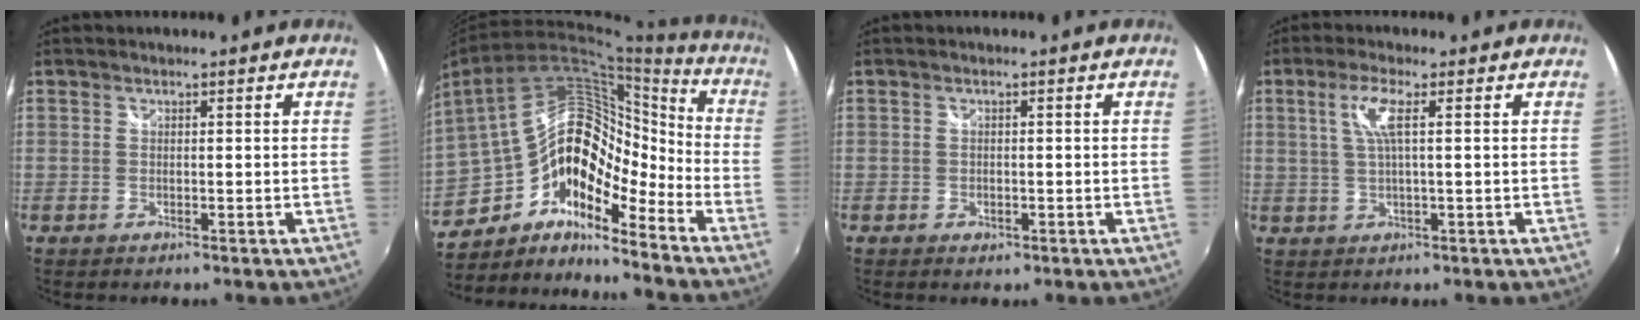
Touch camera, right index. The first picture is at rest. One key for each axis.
{"total": 18.5, "fx": -8.3, "fy": 10.9, "fz": 12.4, "tx": -0.227, "ty": 0.010, "tz": -0.163}
{"total": 1.4, "fx": -0.6, "fy": 1.0, "fz": 0.6, "tx": -0.010, "ty": -0.003, "tz": -0.009}
{"total": 4.6, "fx": 1.2, "fy": 0.1, "fz": 4.5, "tx": -0.091, "ty": 0.002, "tz": 0.026}